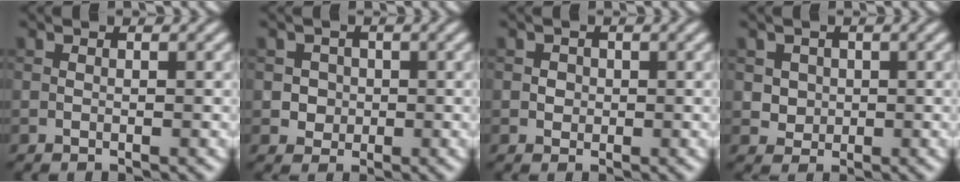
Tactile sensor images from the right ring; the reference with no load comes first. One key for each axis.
{"total": 2.2, "fx": 0.2, "fy": 2.1, "fz": 0.7, "tx": 0.003, "ty": 0.005, "tz": 0.009}
{"total": 1.1, "fx": 0.2, "fy": 1.0, "fz": 0.3, "tx": 0.003, "ty": 0.000, "tz": 0.002}
{"total": 2.5, "fx": 0.8, "fy": 2.2, "fz": 0.9, "tx": -0.017, "ty": 0.004, "tz": 0.027}